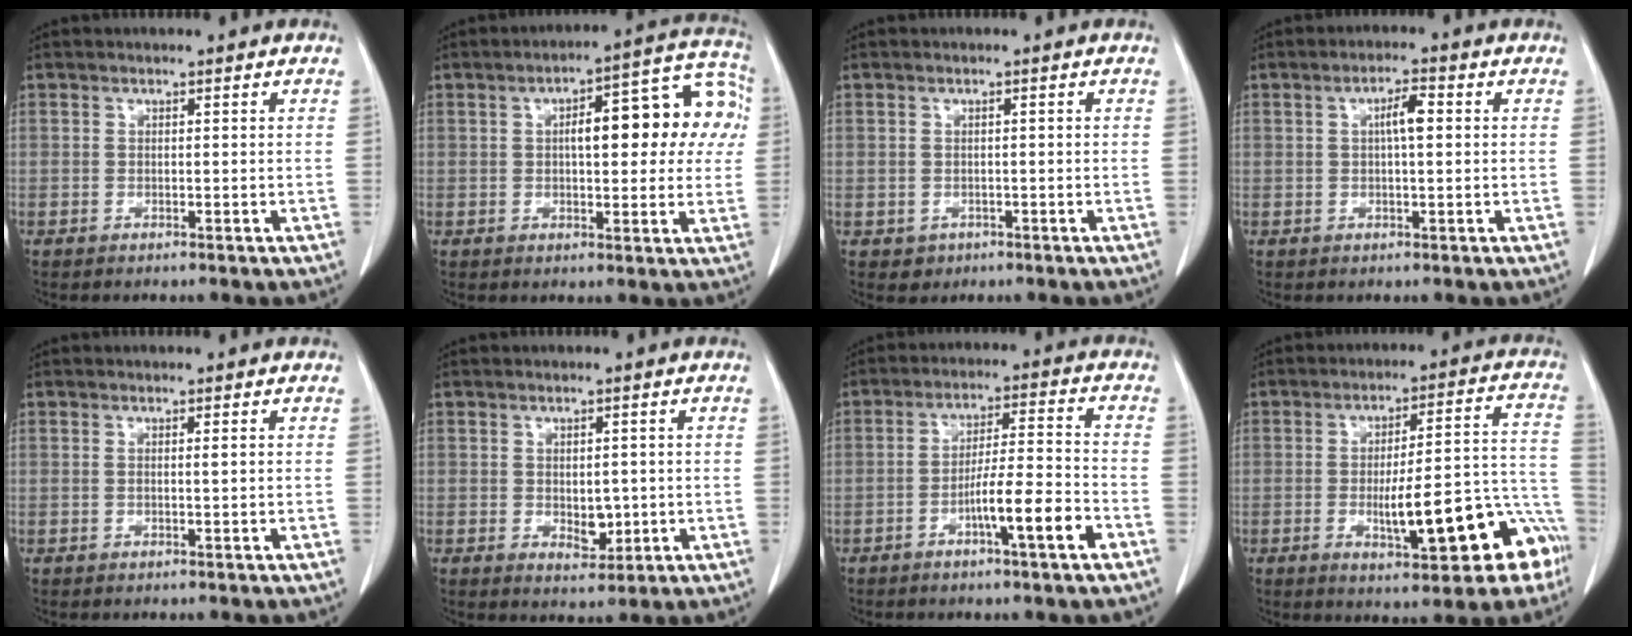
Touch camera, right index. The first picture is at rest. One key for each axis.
{"total": 15.4, "fx": 2.6, "fy": 5.2, "fz": 14.2, "tx": -0.171, "ty": 0.045, "tz": 0.030}
{"total": 2.1, "fx": -1.1, "fy": 1.8, "fz": 0.2, "tx": 0.002, "ty": 0.005, "tz": -0.015}
{"total": 3.7, "fx": 0.6, "fy": 0.8, "fz": 3.6, "tx": -0.060, "ty": 0.008, "tz": 0.008}
{"total": 0.7, "fx": 0.1, "fy": -0.1, "fz": 0.6, "tx": -0.009, "ty": 0.000, "tz": 0.001}
{"total": 3.7, "fx": -0.4, "fy": 2.2, "fz": 2.9, "tx": -0.037, "ty": -0.005, "tz": 0.004}
{"total": 9.1, "fx": -4.1, "fy": 0.0, "fz": 8.1, "tx": -0.131, "ty": 0.005, "tz": -0.069}
{"total": 16.7, "fx": -6.4, "fy": 4.2, "fz": 14.8, "tx": -0.141, "ty": 0.041, "tz": -0.075}